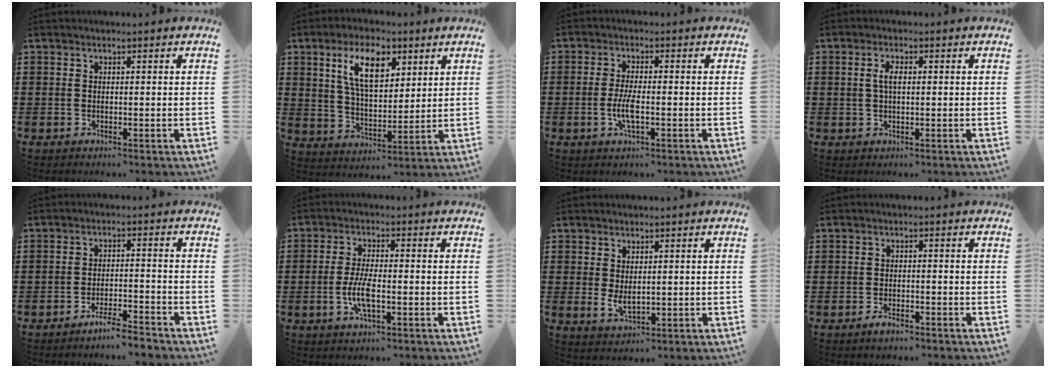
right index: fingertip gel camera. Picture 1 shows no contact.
{"total": 9.4, "force": [4.5, 4.3, 7.0], "torque": [-0.139, 0.010, 0.078]}
{"total": 3.9, "force": [-1.1, 0.7, 3.6], "torque": [-0.077, -0.006, -0.024]}
{"total": 2.5, "force": [0.3, 1.0, 2.3], "torque": [-0.047, 0.005, 0.004]}
{"total": 4.0, "force": [-3.8, 0.0, 1.3], "torque": [-0.022, 0.001, -0.073]}
{"total": 5.1, "force": [-1.5, 1.3, 4.7], "torque": [-0.109, -0.007, -0.033]}
{"total": 2.7, "force": [0.4, 1.3, 2.3], "torque": [-0.048, -0.002, 0.009]}
{"total": 1.9, "force": [-1.6, 0.5, 0.9], "torque": [-0.018, -0.002, -0.030]}